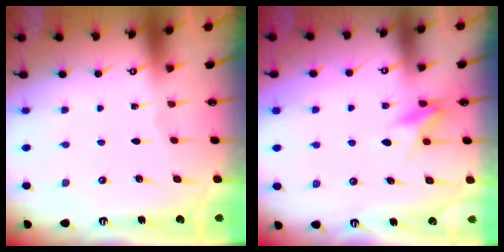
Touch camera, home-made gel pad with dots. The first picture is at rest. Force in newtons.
{"total": 7.4, "press": 7.3, "slide": 1.1}